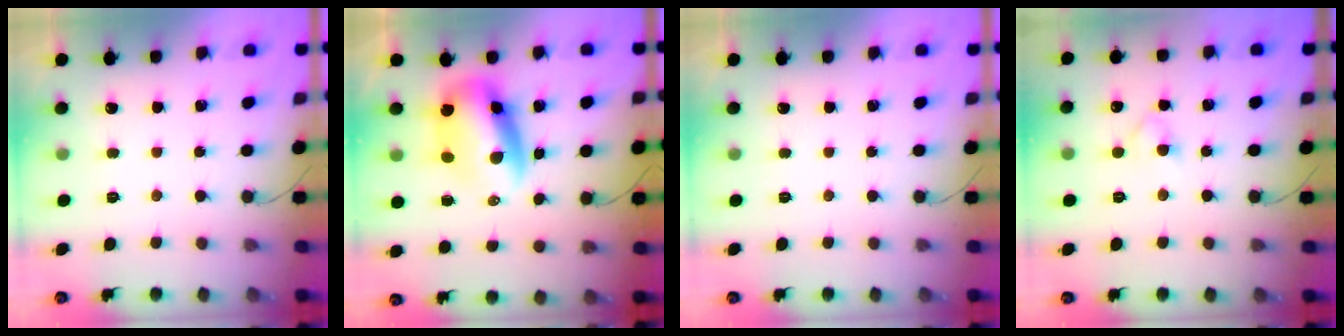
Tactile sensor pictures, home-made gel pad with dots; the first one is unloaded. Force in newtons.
{"total": 9.9, "press": 9.5, "slide": 2.6}
{"total": 0.0}
{"total": 2.5, "press": 2.3, "slide": 1.1}